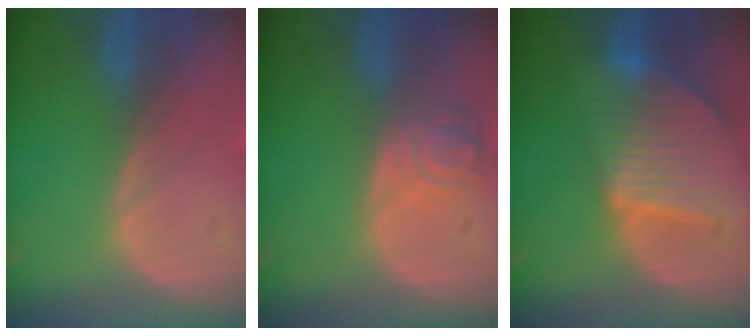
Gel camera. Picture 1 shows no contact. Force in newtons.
{"total": 4.2, "press": 4.2, "slide": 0.7}
{"total": 9.5, "press": 8.2, "slide": 4.8}